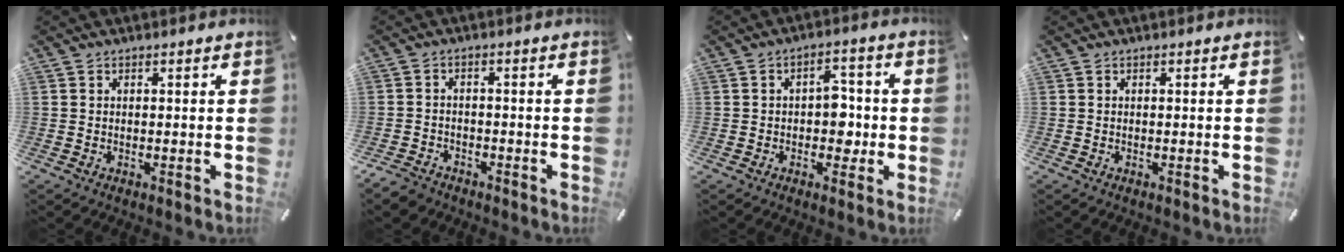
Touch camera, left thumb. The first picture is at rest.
{"total": 3.4, "force": [-2.9, 1.7, 0.7], "torque": [-0.024, 0.015, -0.062]}
{"total": 6.3, "force": [-0.7, 4.5, 4.3], "torque": [-0.048, 0.004, -0.018]}
{"total": 0.0}